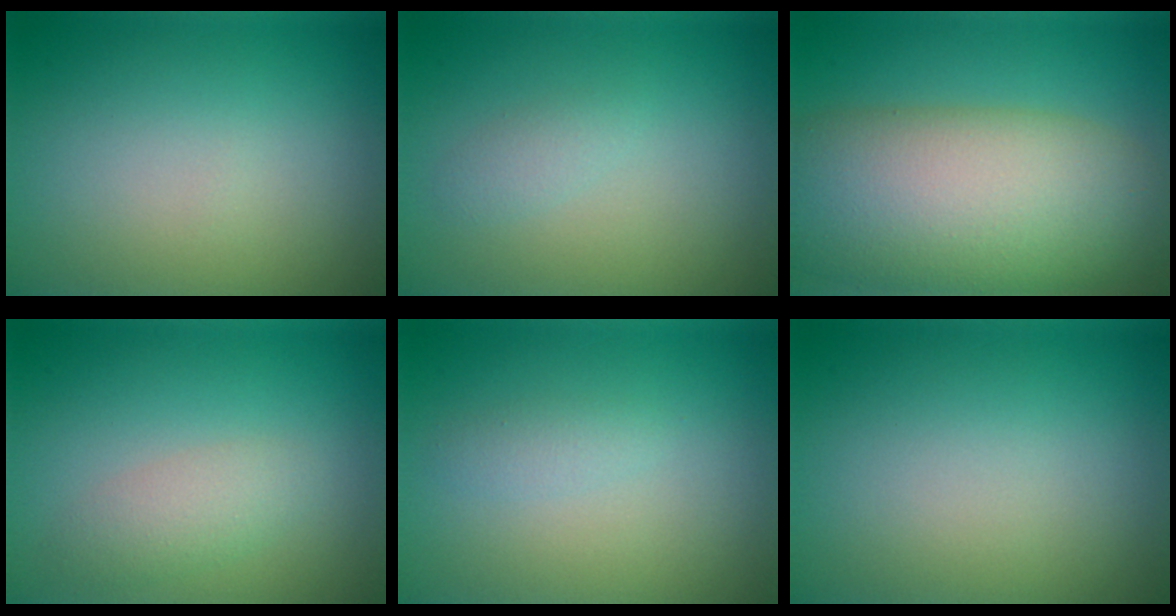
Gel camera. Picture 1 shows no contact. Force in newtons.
{"total": 1.1, "press": 1.1, "slide": 0.0}
{"total": 11.9, "press": 11.8, "slide": 0.6}
{"total": 2.1, "press": 2.1, "slide": 0.0}
{"total": 1.0, "press": 1.0, "slide": 0.1}
{"total": 0.0}